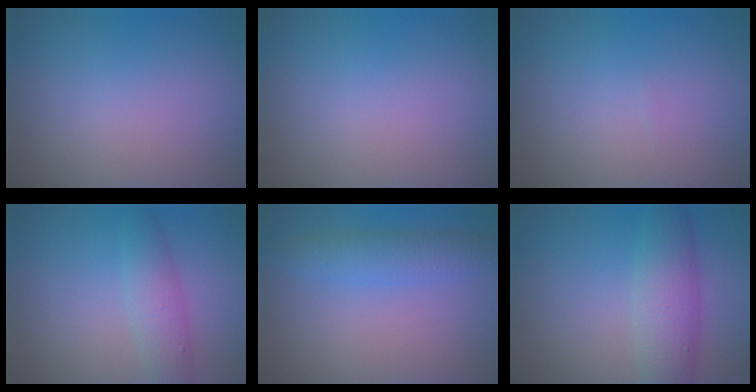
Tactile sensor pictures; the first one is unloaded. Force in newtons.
{"total": 0.0}
{"total": 0.0}
{"total": 3.1, "press": 3.1, "slide": 0.1}
{"total": 2.8, "press": 2.8, "slide": 0.0}
{"total": 4.9, "press": 4.9, "slide": 0.1}